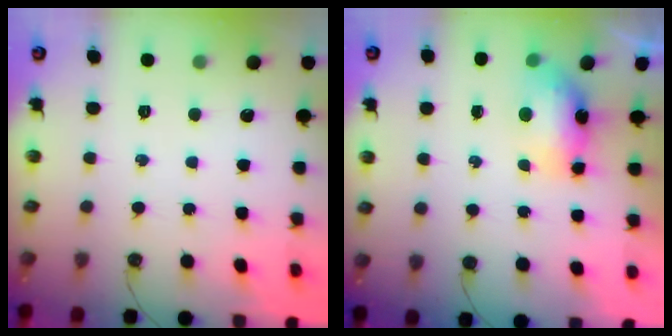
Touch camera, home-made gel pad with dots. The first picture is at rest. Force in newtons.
{"total": 7.8, "press": 7.7, "slide": 1.1}